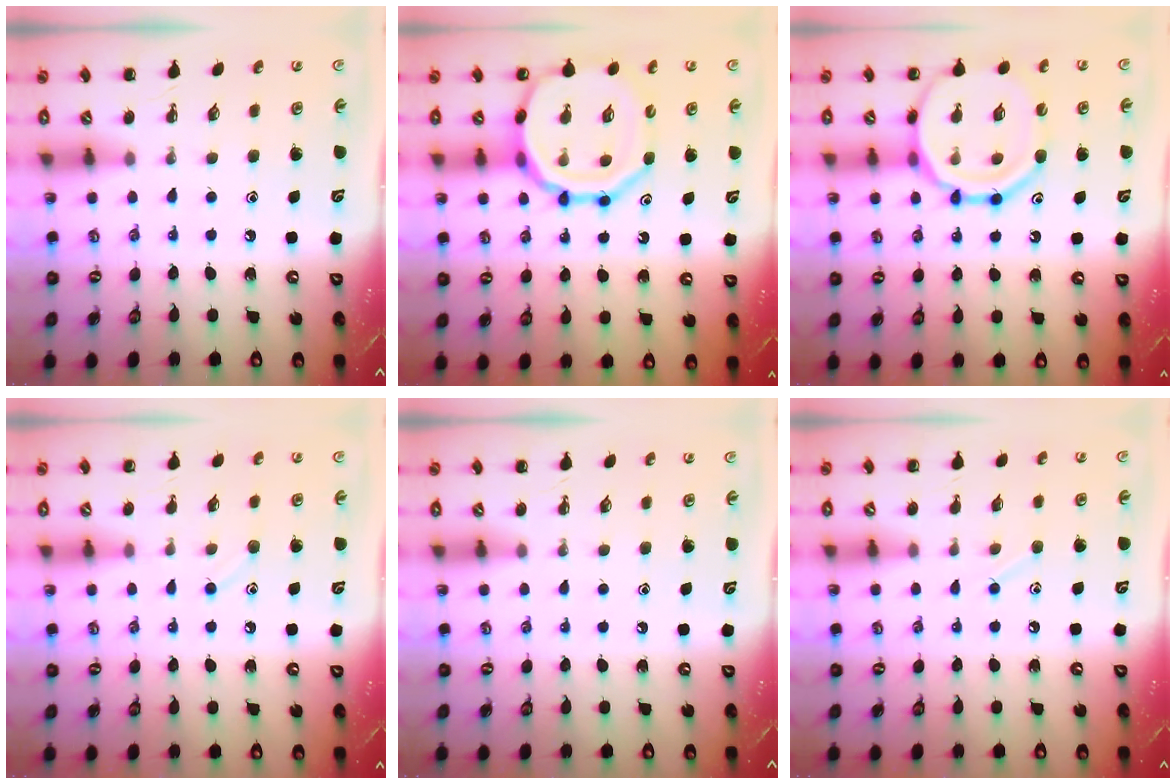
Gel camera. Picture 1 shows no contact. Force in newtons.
{"total": 16.9, "press": 16.7, "slide": 2.4}
{"total": 16.4, "press": 16.3, "slide": 2.5}
{"total": 7.1, "press": 6.7, "slide": 2.3}
{"total": 0.0}
{"total": 3.9, "press": 3.7, "slide": 1.1}